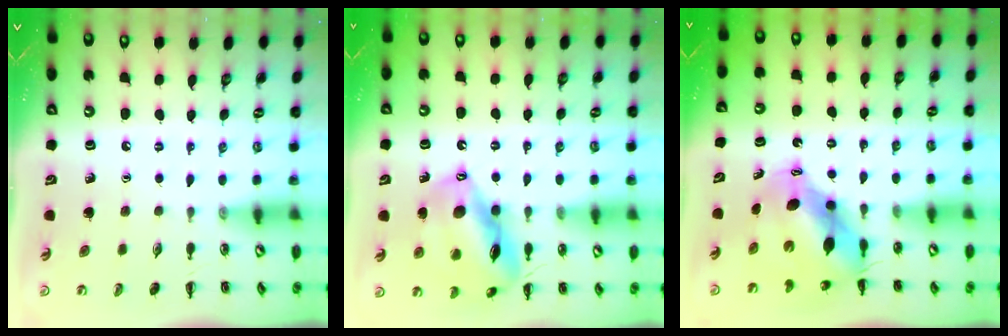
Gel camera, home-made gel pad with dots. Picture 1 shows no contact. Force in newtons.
{"total": 16.7, "press": 16.6, "slide": 2.0}
{"total": 9.8, "press": 9.5, "slide": 2.5}